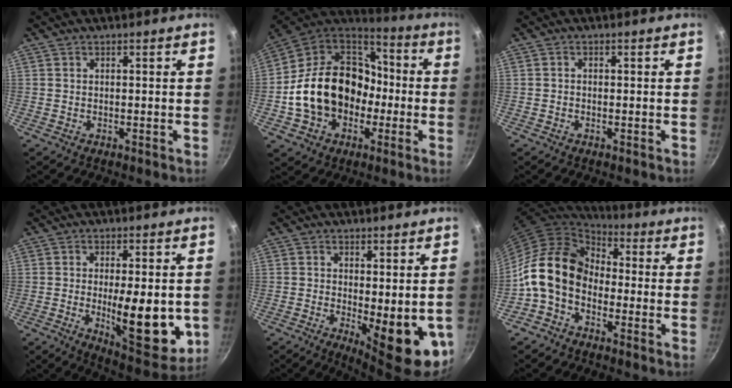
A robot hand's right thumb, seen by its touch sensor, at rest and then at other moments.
{"total": 23.7, "force": [-3.2, 18.2, 14.8], "torque": [-0.241, 0.064, -0.042]}
{"total": 0.6, "force": [-0.1, 0.4, 0.3], "torque": [-0.006, 0.003, -0.002]}
{"total": 15.4, "force": [-1.9, 5.5, 14.2], "torque": [-0.173, -0.018, -0.016]}
{"total": 10.8, "force": [-1.8, 3.8, 10.0], "torque": [-0.113, -0.009, -0.010]}
{"total": 14.2, "force": [-2.2, 10.0, 9.9], "torque": [-0.164, 0.040, -0.064]}